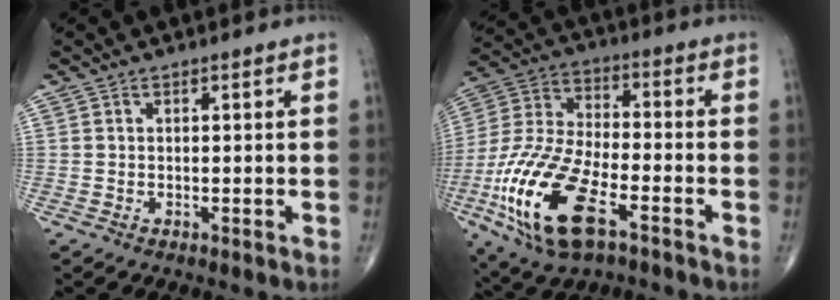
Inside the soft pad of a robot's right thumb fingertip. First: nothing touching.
{"total": 21.3, "force": [-8.9, 9.3, 16.9], "torque": [-0.365, 0.016, -0.162]}